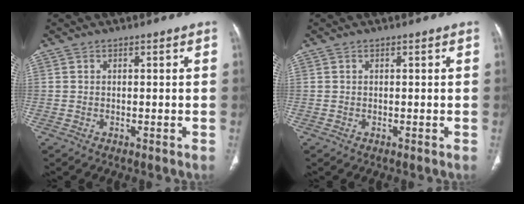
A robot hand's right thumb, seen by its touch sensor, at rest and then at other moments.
{"total": 0.0}